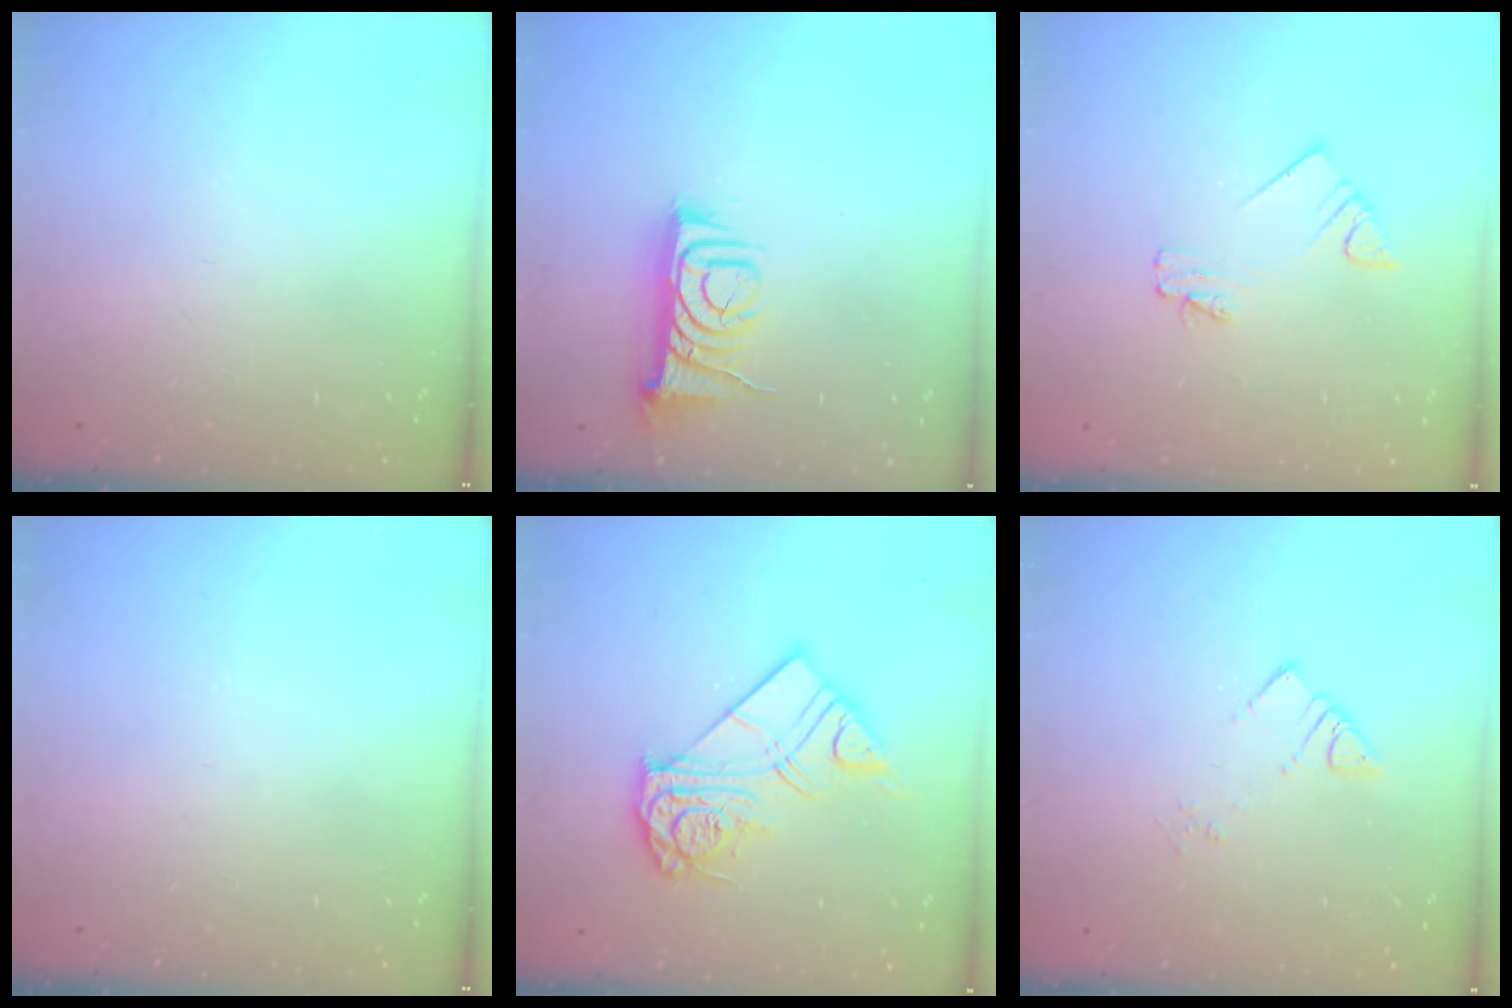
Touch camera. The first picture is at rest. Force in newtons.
{"total": 8.1, "press": 8.1, "slide": 0.6}
{"total": 1.9, "press": 1.9, "slide": 0.1}
{"total": 0.0}
{"total": 13.7, "press": 13.6, "slide": 1.4}
{"total": 3.3, "press": 3.3, "slide": 0.2}